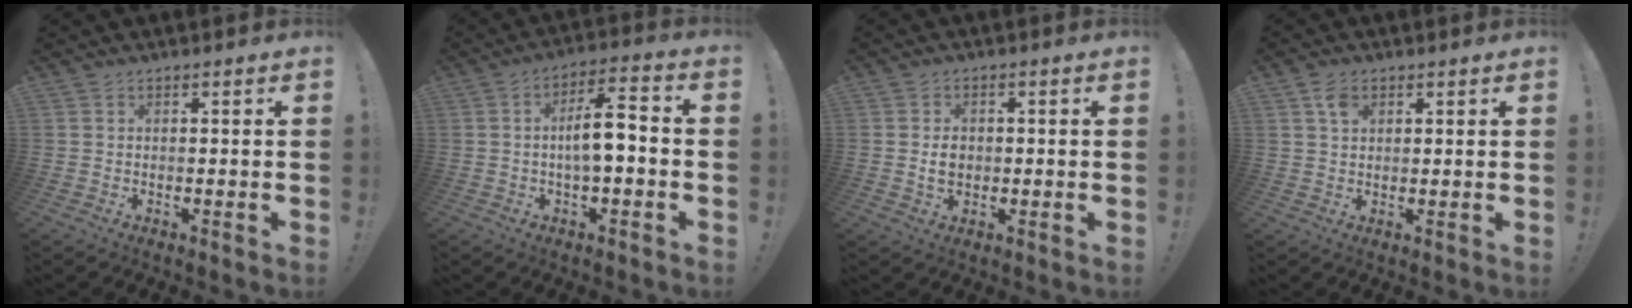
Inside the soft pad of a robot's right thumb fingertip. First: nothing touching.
{"total": 9.7, "force": [-1.1, 3.2, 9.1], "torque": [-0.148, 0.007, -0.022]}
{"total": 3.9, "force": [-0.1, 3.1, 2.4], "torque": [-0.019, 0.001, -0.004]}
{"total": 3.6, "force": [1.8, 2.5, 2.0], "torque": [-0.028, -0.002, 0.032]}